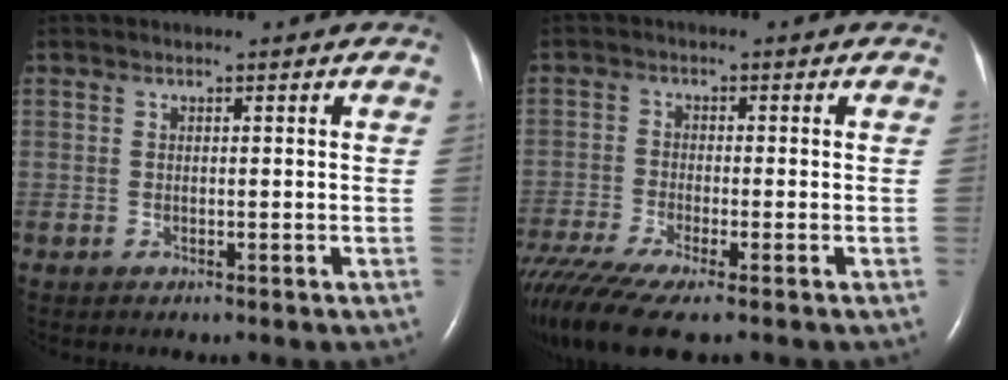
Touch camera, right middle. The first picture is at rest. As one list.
[{"total": 10.0, "force": [-7.6, 1.0, 6.3], "torque": [-0.121, -0.020, -0.135]}]